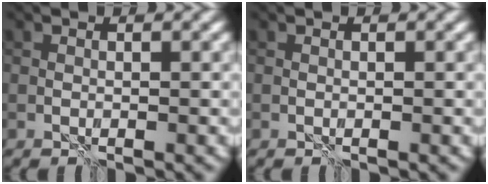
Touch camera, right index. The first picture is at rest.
{"total": 0.0}